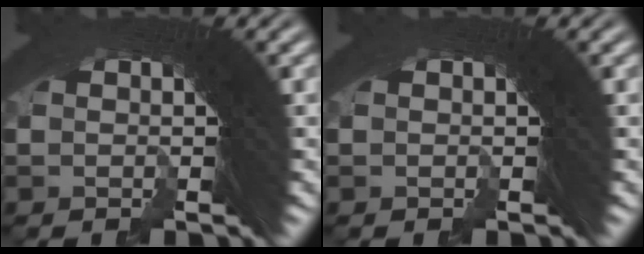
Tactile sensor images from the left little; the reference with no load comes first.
{"total": 0.0}